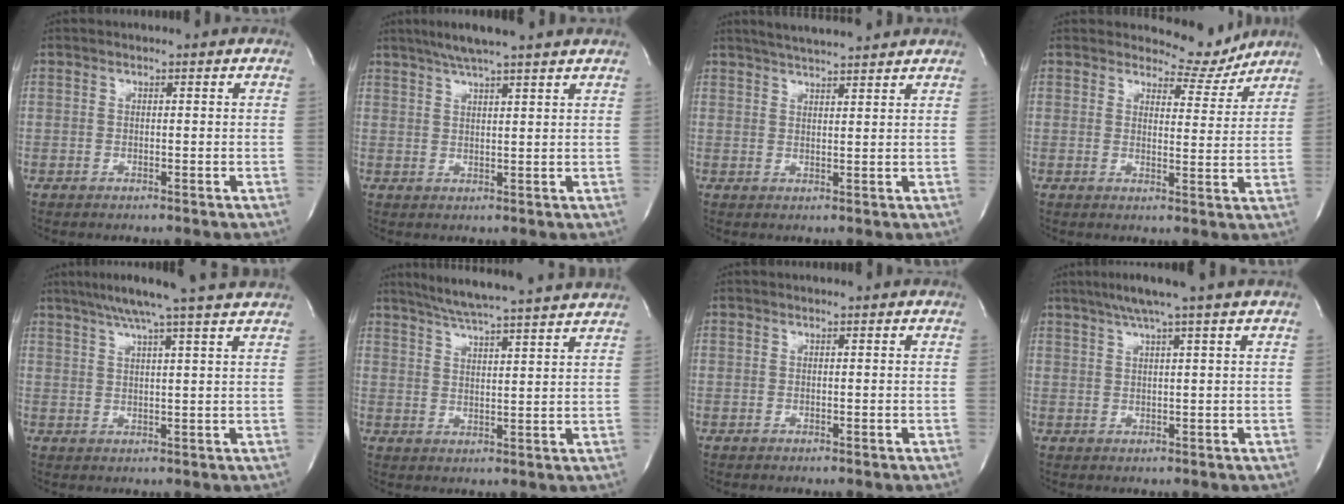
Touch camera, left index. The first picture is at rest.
{"total": 8.3, "force": [6.9, -0.5, 4.6], "torque": [-0.077, 0.023, 0.101]}
{"total": 7.8, "force": [7.1, 0.3, 3.1], "torque": [-0.057, 0.021, 0.106]}
{"total": 5.1, "force": [5.0, 1.2, -0.4], "torque": [0.007, -0.026, 0.060]}
{"total": 11.5, "force": [9.8, -1.4, 5.9], "torque": [-0.099, 0.009, 0.126]}
{"total": 15.6, "force": [14.0, -0.4, 6.9], "torque": [-0.121, 0.010, 0.193]}
{"total": 0.0}
{"total": 5.7, "force": [4.2, -1.5, 3.5], "torque": [-0.057, 0.014, 0.071]}